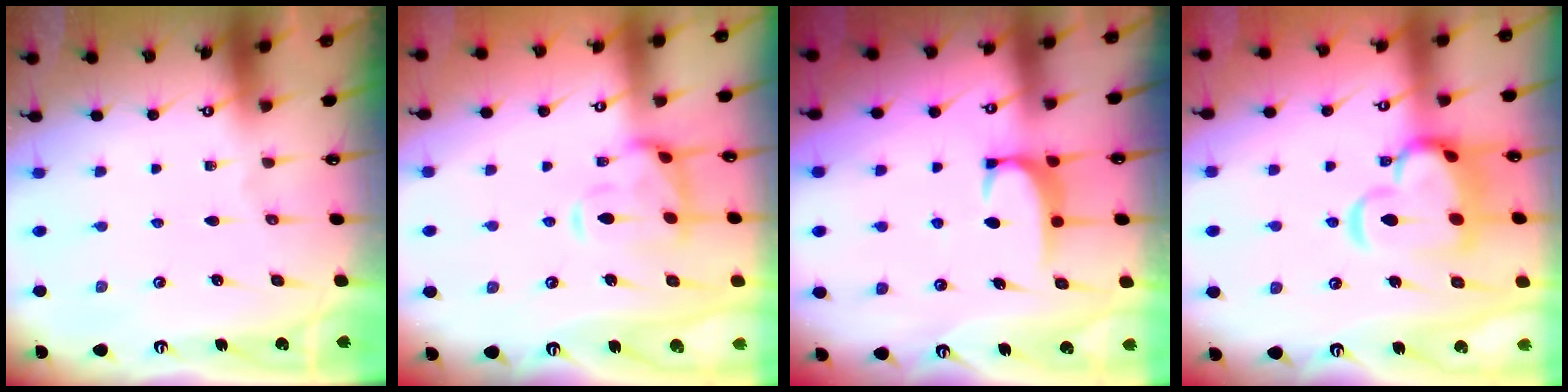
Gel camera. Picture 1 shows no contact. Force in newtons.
{"total": 4.5, "press": 4.3, "slide": 1.3}
{"total": 1.7, "press": 1.7, "slide": 0.5}
{"total": 10.7, "press": 10.5, "slide": 2.0}